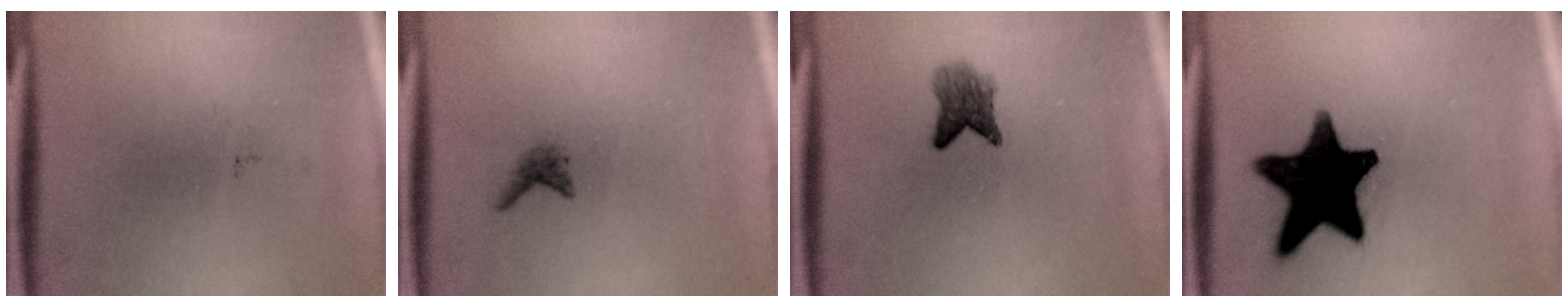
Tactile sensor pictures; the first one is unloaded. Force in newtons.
{"total": 1.0}
{"total": 3.2}
{"total": 16.4}